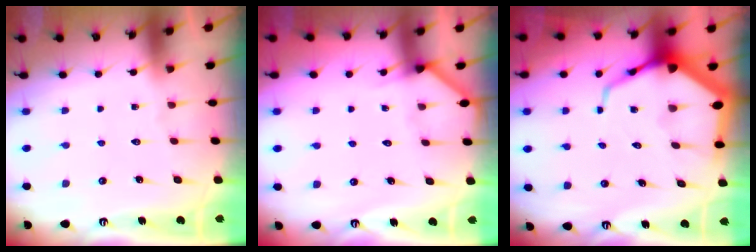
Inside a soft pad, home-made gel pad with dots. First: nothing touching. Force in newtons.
{"total": 2.6, "press": 2.6, "slide": 0.1}
{"total": 10.3, "press": 10.3, "slide": 1.1}